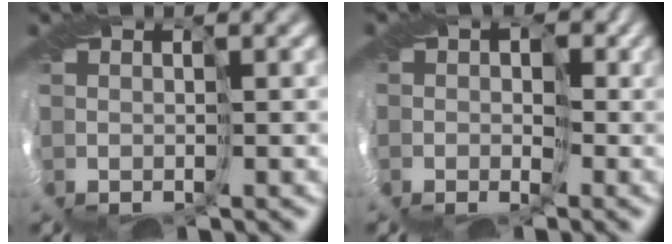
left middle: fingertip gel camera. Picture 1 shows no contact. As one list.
[{"total": 2.6, "force": [-0.6, 2.4, 0.9], "torque": [-0.002, 0.005, -0.026]}]